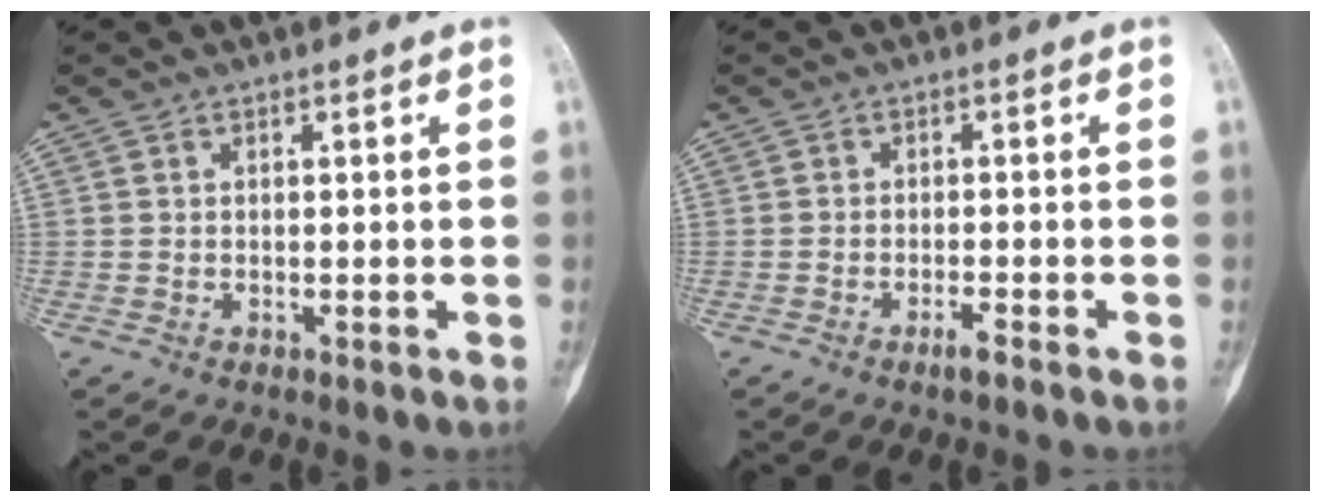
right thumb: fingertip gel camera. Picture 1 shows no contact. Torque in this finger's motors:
{"motor_torque": [0.45, -0.13, 0.45, 0.00, 0.05]}